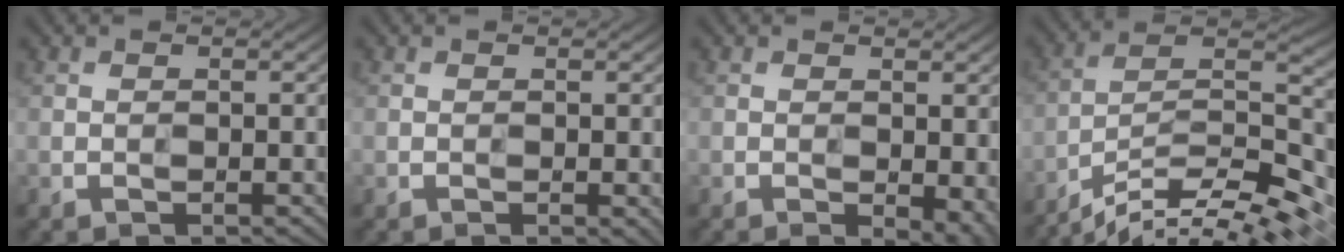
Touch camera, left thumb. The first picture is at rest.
{"total": 0.8, "force": [-0.2, 0.3, 0.7], "torque": [-0.012, -0.005, -0.003]}
{"total": 4.3, "force": [-1.2, 2.3, 3.5], "torque": [-0.042, -0.011, -0.012]}
{"total": 13.9, "force": [-10.7, 2.6, 8.4], "torque": [-0.147, 0.009, -0.182]}